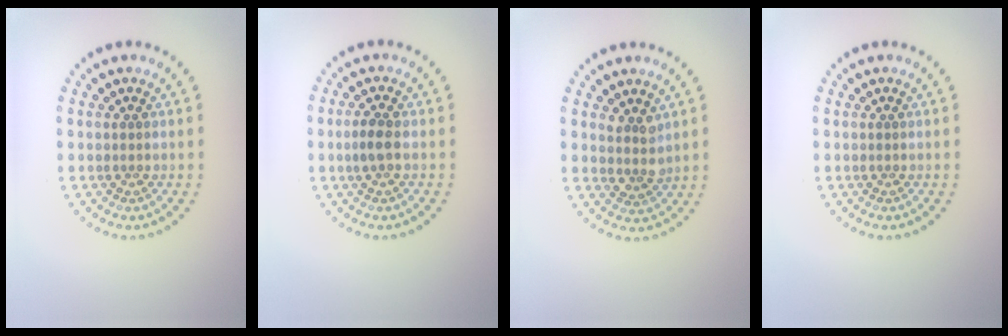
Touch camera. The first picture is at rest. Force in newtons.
{"total": 1.7, "press": 1.6, "slide": 0.5}
{"total": 2.1, "press": 1.7, "slide": 1.3}
{"total": 0.0}